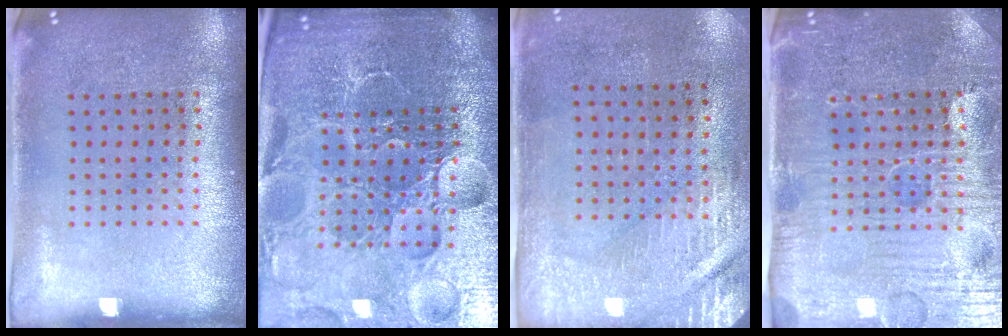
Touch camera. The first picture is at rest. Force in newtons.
{"total": 6.7, "press": 5.9, "slide": 3.2}
{"total": 2.9, "press": 2.5, "slide": 1.5}
{"total": 5.0, "press": 4.7, "slide": 1.8}